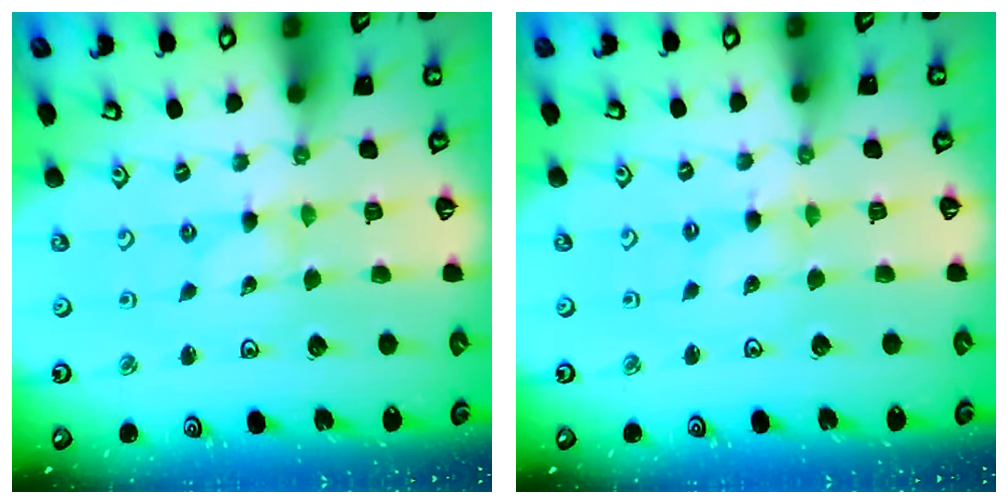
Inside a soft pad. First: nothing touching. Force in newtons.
{"total": 1.4, "press": 1.4, "slide": 0.2}